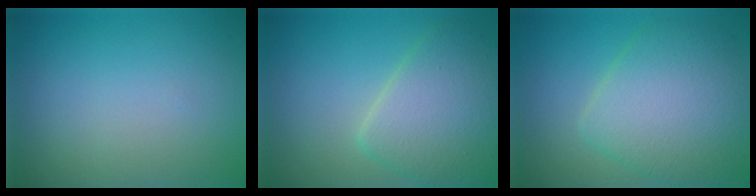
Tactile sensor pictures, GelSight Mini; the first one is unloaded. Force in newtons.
{"total": 5.8, "press": 5.8, "slide": 0.4}
{"total": 6.8, "press": 6.8, "slide": 0.3}